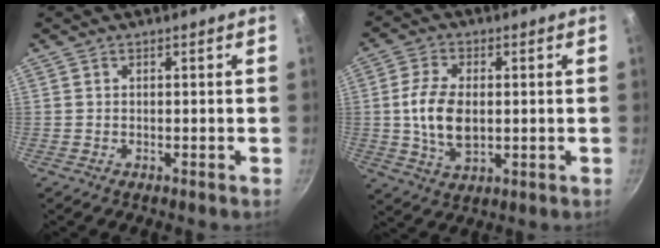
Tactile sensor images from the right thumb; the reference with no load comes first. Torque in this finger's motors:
{"motor_torque": [-0.60, 1.36, 1.16, -0.26, 0.35]}